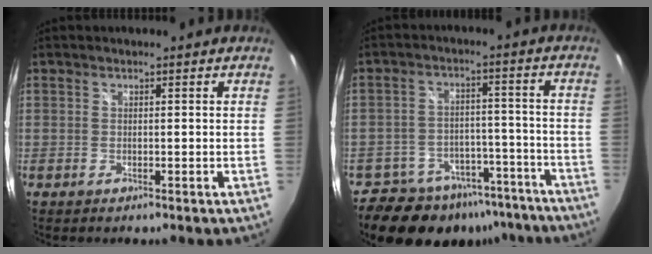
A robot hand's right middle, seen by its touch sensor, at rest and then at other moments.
{"total": 17.1, "force": [-13.2, 9.0, 6.2], "torque": [-0.134, 0.021, -0.172]}